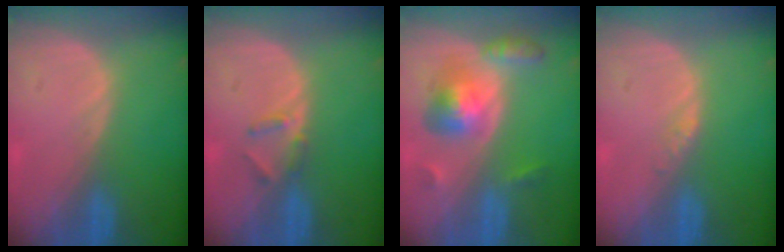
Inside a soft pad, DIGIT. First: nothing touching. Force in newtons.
{"total": 2.3, "press": 2.1, "slide": 0.9}
{"total": 6.5, "press": 6.5, "slide": 0.4}
{"total": 1.1, "press": 1.1, "slide": 0.1}